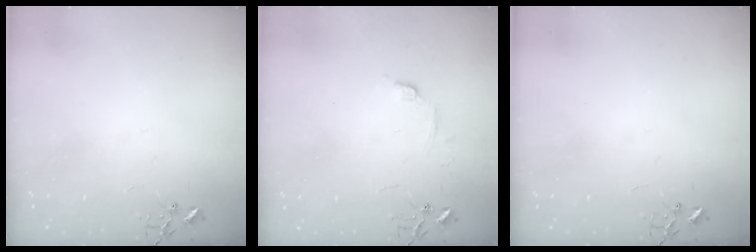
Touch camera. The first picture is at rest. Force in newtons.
{"total": 6.1, "press": 6.1, "slide": 0.7}
{"total": 0.0}